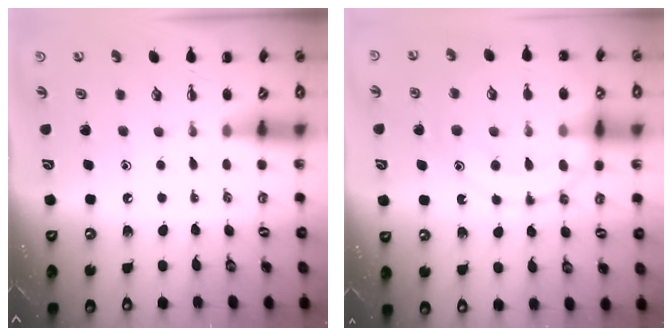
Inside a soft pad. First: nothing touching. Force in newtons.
{"total": 15.9, "press": 15.8, "slide": 1.6}